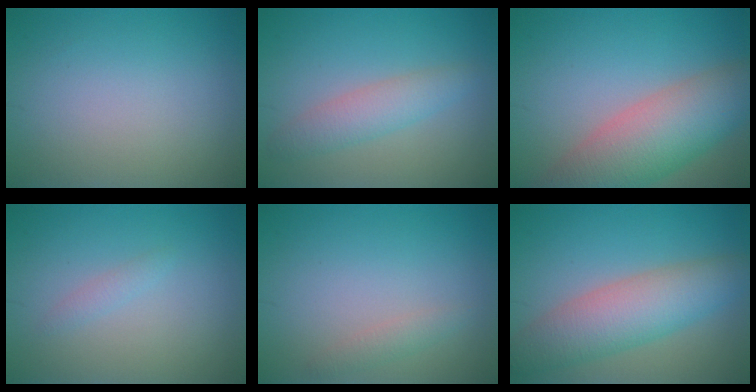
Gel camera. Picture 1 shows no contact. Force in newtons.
{"total": 2.9, "press": 2.9, "slide": 0.1}
{"total": 8.4, "press": 8.4, "slide": 0.4}
{"total": 0.9, "press": 0.8, "slide": 0.1}
{"total": 1.1, "press": 1.1, "slide": 0.1}
{"total": 6.3, "press": 6.3, "slide": 0.4}